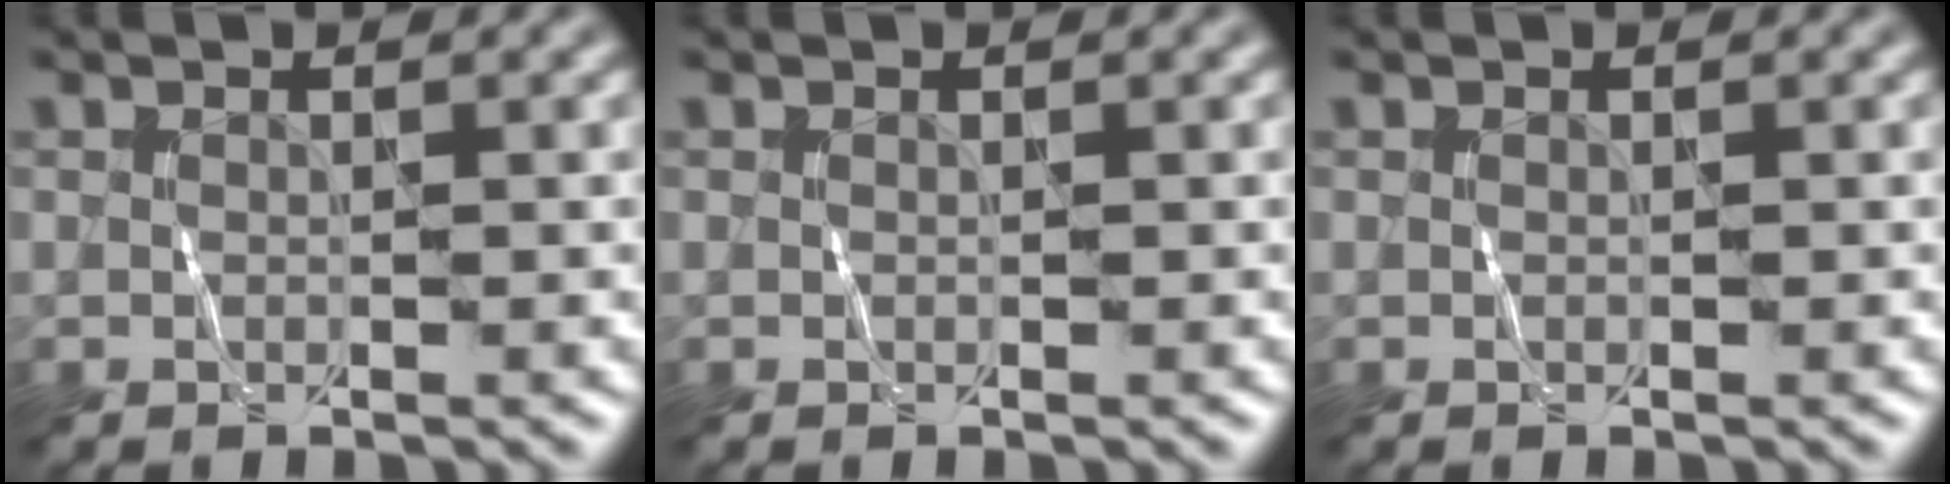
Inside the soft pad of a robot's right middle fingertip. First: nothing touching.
{"total": 0.0}
{"total": 0.0}